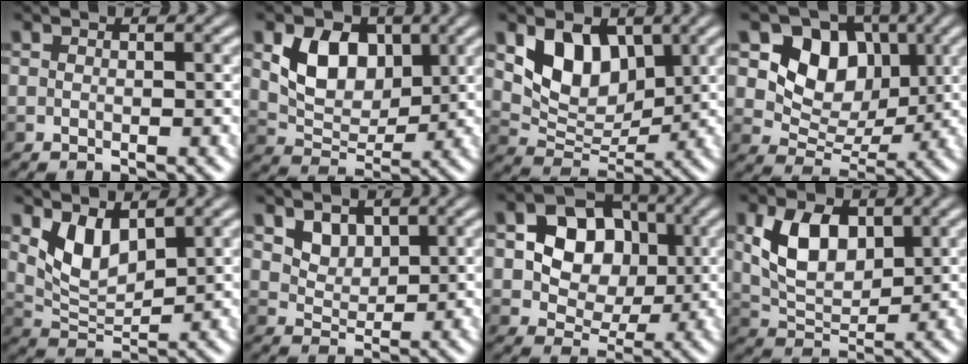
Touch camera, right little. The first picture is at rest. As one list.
[{"total": 5.5, "force": [1.3, 4.0, 3.5], "torque": [-0.068, -0.008, 0.023]}, {"total": 5.3, "force": [1.8, 3.7, 3.3], "torque": [-0.063, -0.018, 0.031]}, {"total": 7.1, "force": [1.8, 5.7, 4.0], "torque": [-0.059, -0.009, 0.023]}, {"total": 3.7, "force": [1.5, 2.0, 2.7], "torque": [-0.058, -0.013, 0.029]}, {"total": 2.5, "force": [1.2, 1.8, 1.2], "torque": [-0.030, -0.018, 0.028]}, {"total": 7.2, "force": [0.4, 5.5, 4.6], "torque": [-0.078, 0.008, -0.007]}, {"total": 5.5, "force": [1.1, 3.4, 4.2], "torque": [-0.085, -0.003, 0.024]}]